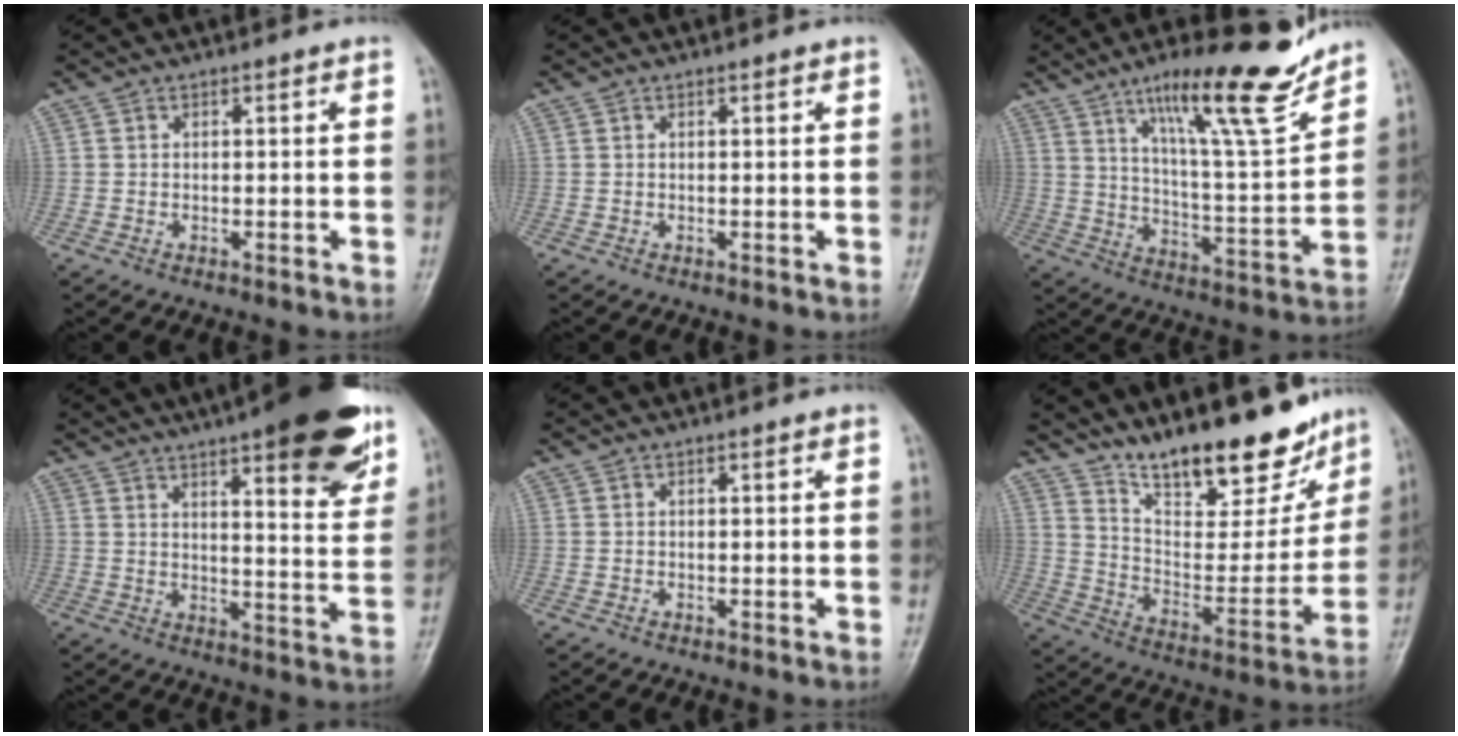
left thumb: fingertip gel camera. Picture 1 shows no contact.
{"total": 0.5, "force": [0.3, 0.1, 0.4], "torque": [-0.007, 0.000, 0.002]}
{"total": 18.9, "force": [13.2, 3.0, 13.1], "torque": [-0.177, -0.078, 0.213]}
{"total": 20.4, "force": [12.3, 5.2, 15.4], "torque": [-0.182, -0.045, 0.163]}
{"total": 0.0}
{"total": 21.5, "force": [16.4, 7.4, 11.8], "torque": [-0.131, -0.094, 0.266]}